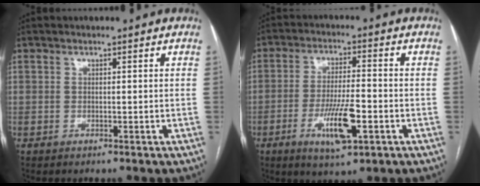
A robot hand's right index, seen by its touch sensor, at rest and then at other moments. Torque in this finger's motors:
{"motor_torque": [0.00, 0.08, 0.14, 0.05]}